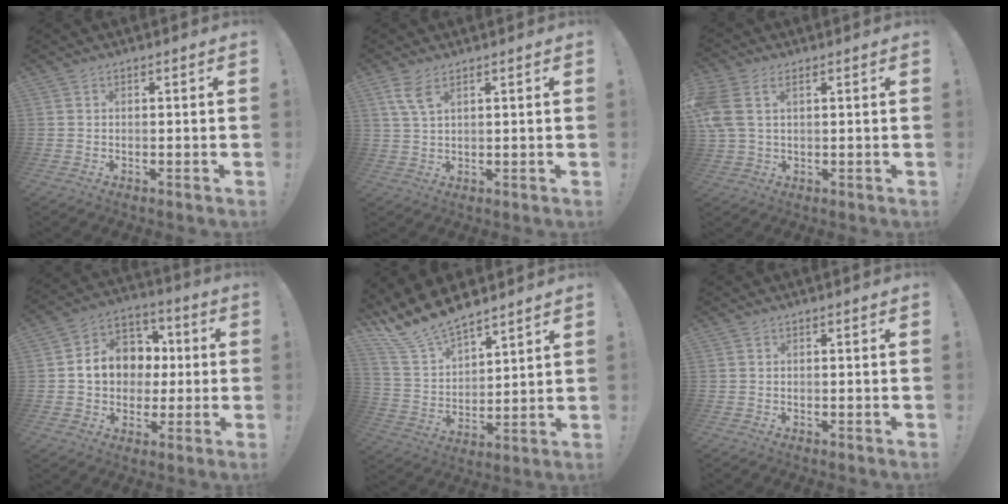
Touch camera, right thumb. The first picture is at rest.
{"total": 5.2, "force": [3.0, 1.9, 3.8], "torque": [-0.074, -0.009, 0.056]}
{"total": 7.1, "force": [2.8, 4.2, 4.9], "torque": [-0.115, -0.006, 0.057]}
{"total": 12.9, "force": [0.9, 11.2, 6.3], "torque": [-0.083, 0.008, 0.028]}
{"total": 13.0, "force": [11.7, 4.2, 3.9], "torque": [-0.100, -0.091, 0.220]}
{"total": 0.0}